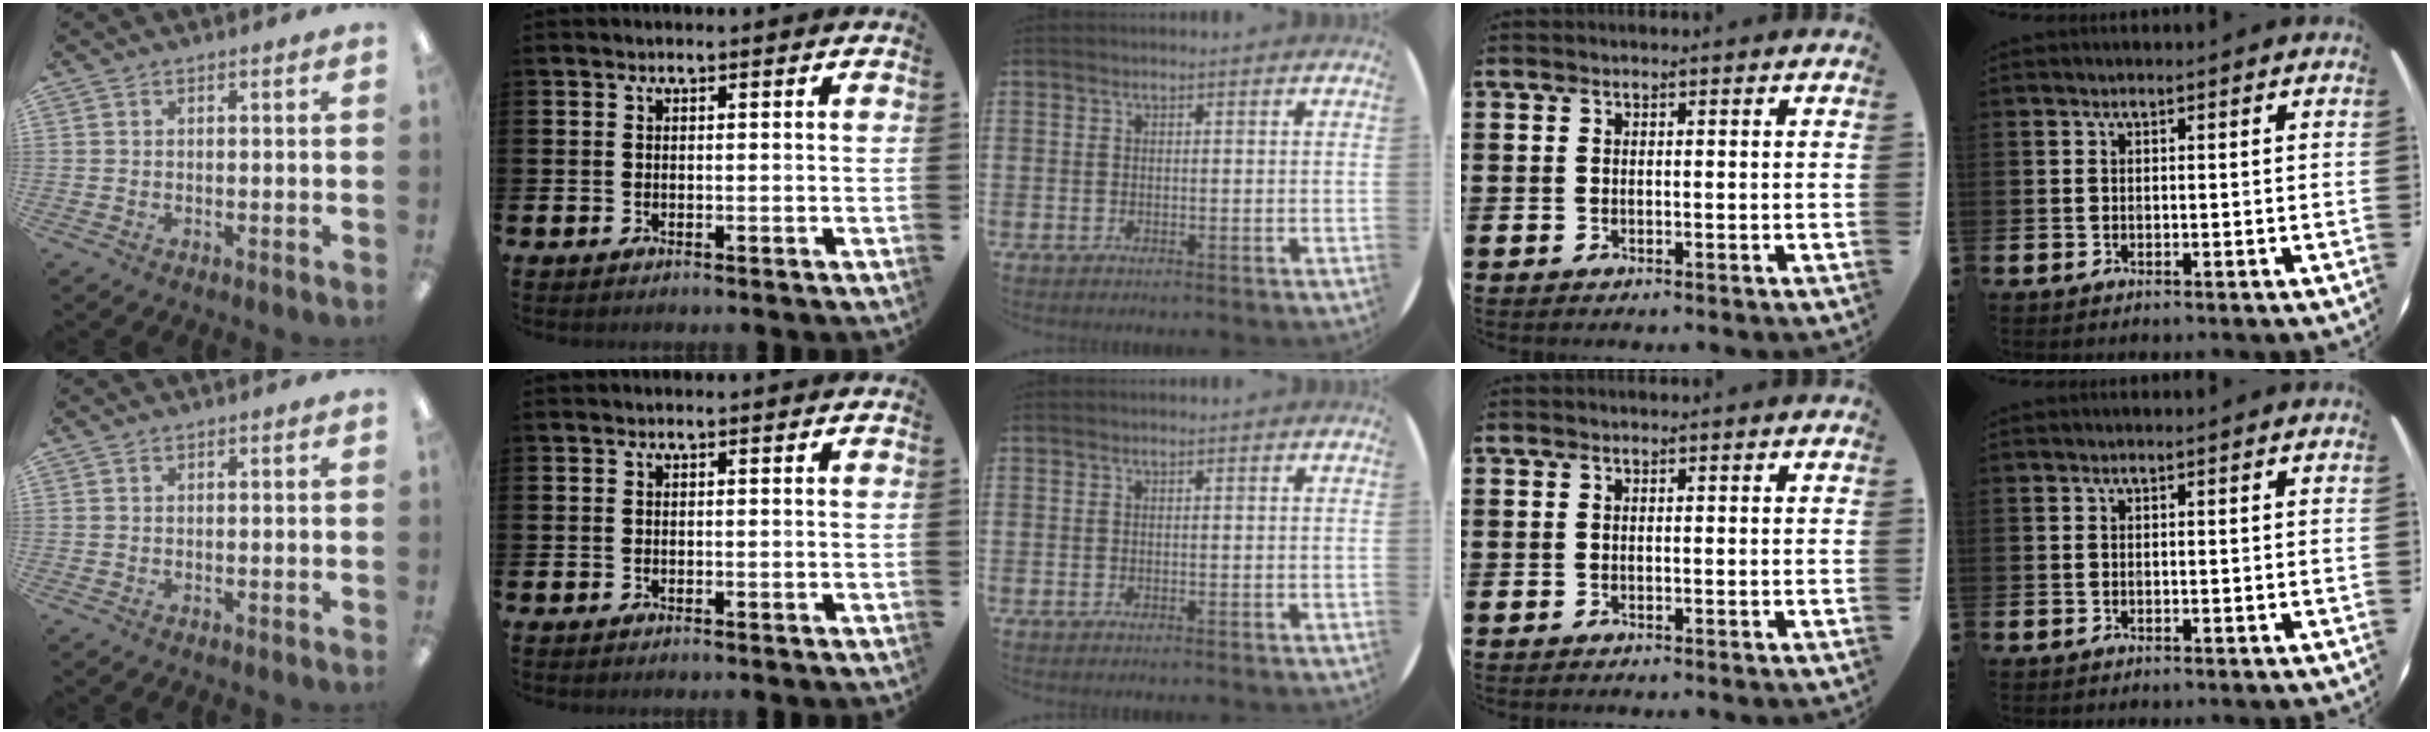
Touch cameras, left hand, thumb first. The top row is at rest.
{}